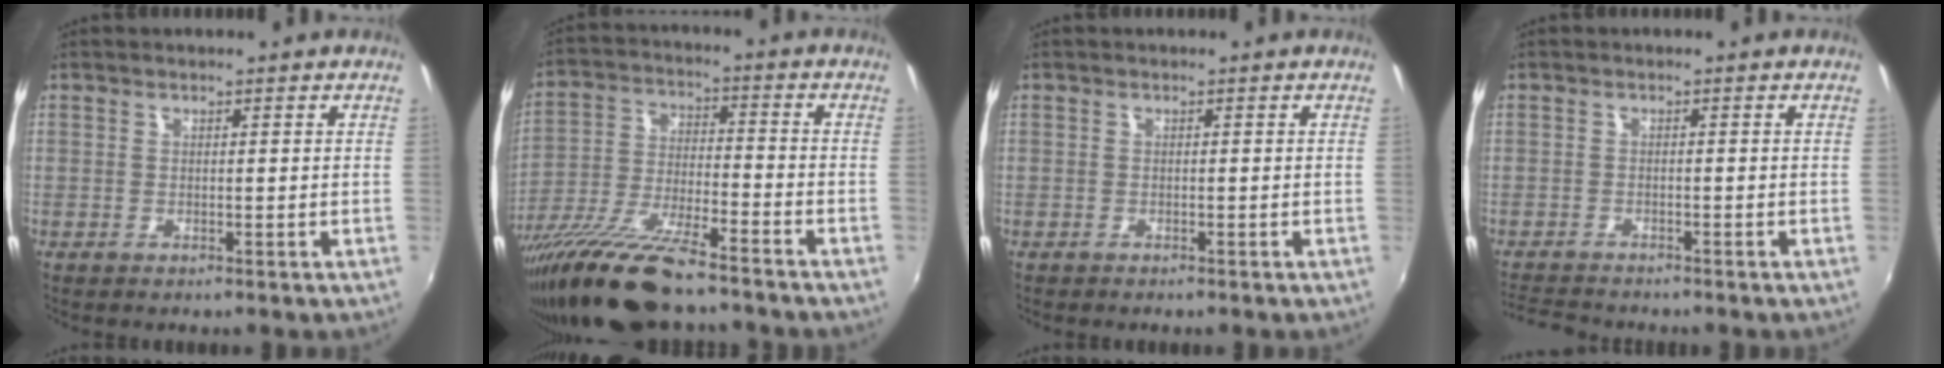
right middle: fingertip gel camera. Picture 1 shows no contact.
{"total": 16.7, "force": [-13.0, 3.1, 10.1], "torque": [-0.209, -0.038, -0.238]}
{"total": 0.7, "force": [-0.6, 0.2, 0.1], "torque": [-0.007, -0.002, -0.010]}
{"total": 6.0, "force": [-5.6, 0.9, 1.8], "torque": [-0.056, -0.018, -0.099]}